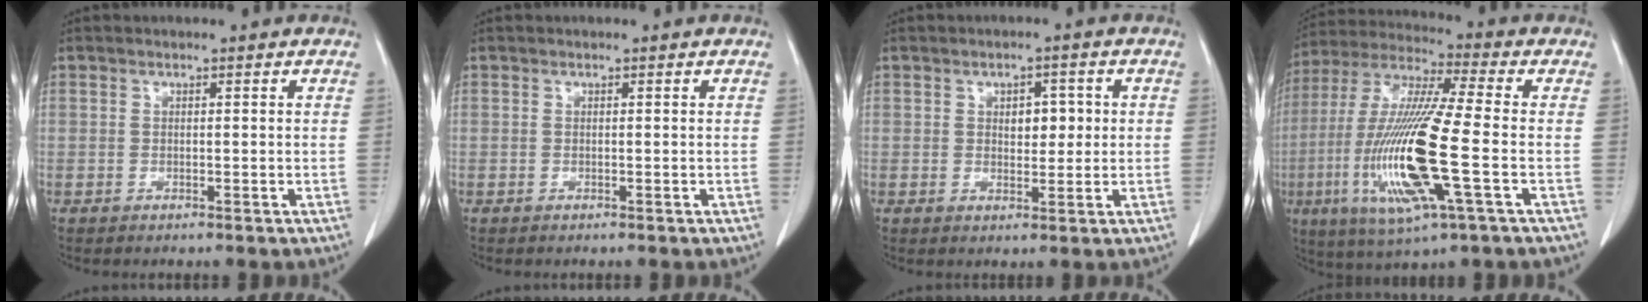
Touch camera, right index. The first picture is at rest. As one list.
[{"total": 0.0}, {"total": 3.8, "force": [0.7, 2.1, 3.0], "torque": [-0.038, 0.004, 0.013]}, {"total": 18.8, "force": [-4.1, 1.3, 18.3], "torque": [-0.389, -0.017, -0.077]}]